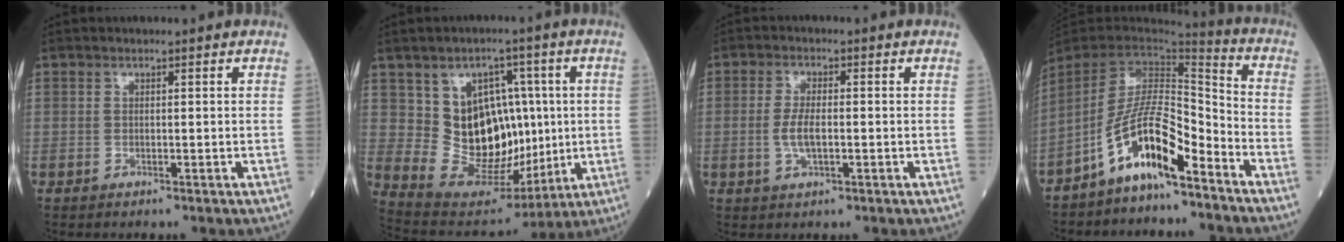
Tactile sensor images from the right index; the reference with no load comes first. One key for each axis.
{"total": 14.5, "fx": 2.1, "fy": 9.9, "fz": 10.4, "tx": -0.166, "ty": 0.027, "tz": 0.060}
{"total": 4.2, "fx": -0.6, "fy": 1.5, "fz": 3.8, "tx": -0.078, "ty": 0.000, "tz": -0.012}
{"total": 12.2, "fx": -7.7, "fy": 3.0, "fz": 8.9, "tx": -0.171, "ty": 0.018, "tz": -0.144}